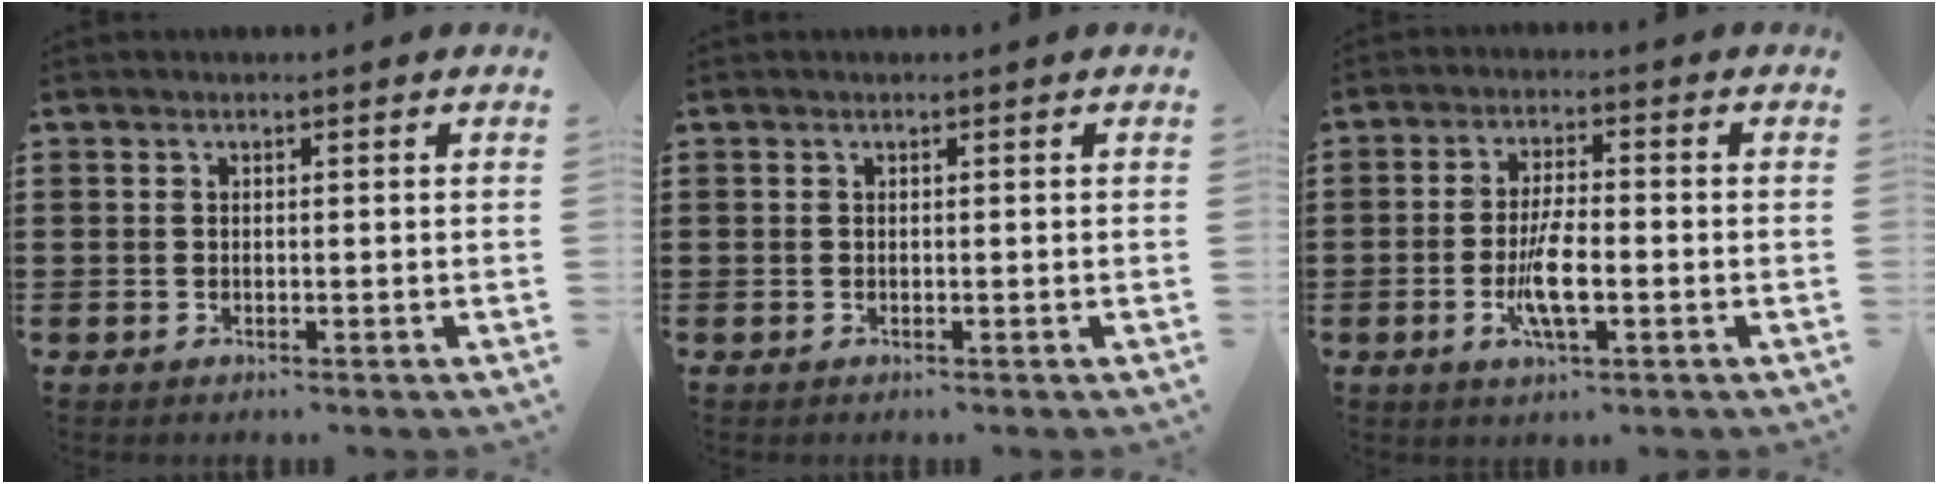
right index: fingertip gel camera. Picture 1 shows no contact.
{"total": 0.0}
{"total": 6.6, "force": [-1.9, 1.6, 6.1], "torque": [-0.130, -0.012, -0.038]}